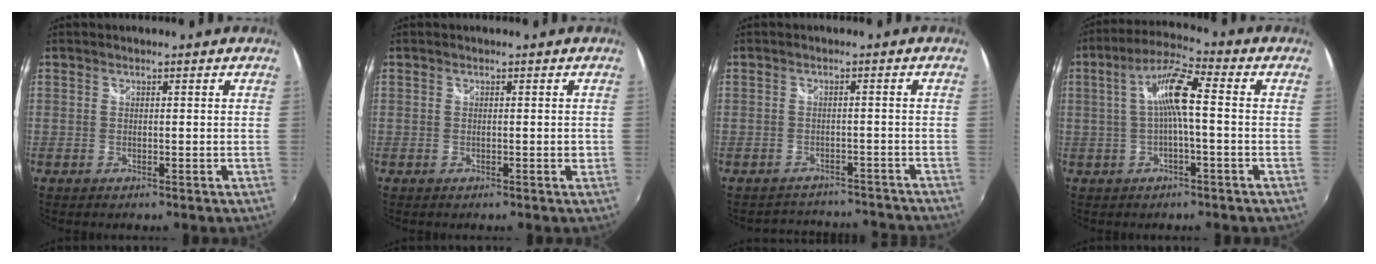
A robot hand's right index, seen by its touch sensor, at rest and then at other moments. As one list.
[{"total": 0.5, "force": [0.0, 0.2, 0.5], "torque": [-0.004, 0.005, 0.003]}, {"total": 11.4, "force": [-10.6, 3.2, 2.7], "torque": [-0.055, 0.011, -0.127]}, {"total": 8.1, "force": [0.0, 1.0, 8.0], "torque": [-0.160, 0.019, 0.001]}]